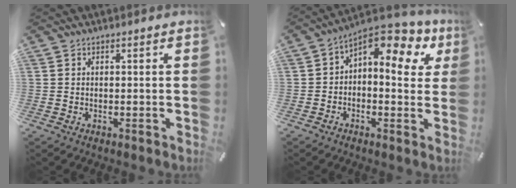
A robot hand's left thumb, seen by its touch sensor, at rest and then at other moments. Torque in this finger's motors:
{"motor_torque": [0.53, 0.46, 0.78, 0.34, 0.06]}